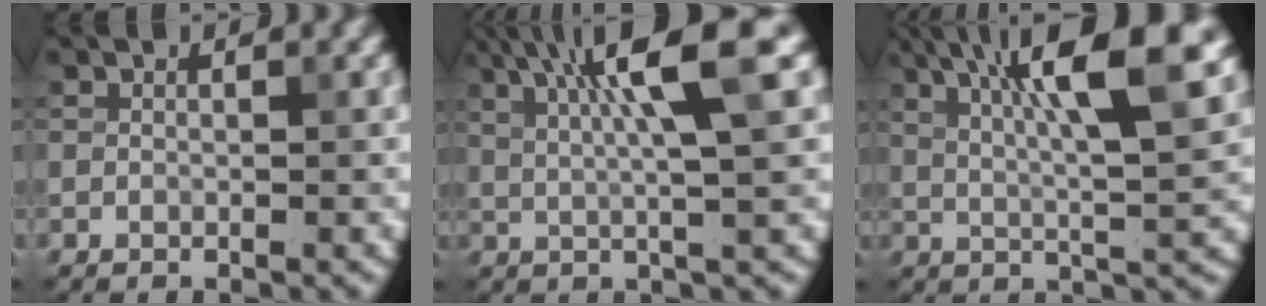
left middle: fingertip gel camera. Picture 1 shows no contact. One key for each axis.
{"total": 8.5, "fx": 3.3, "fy": 1.2, "fz": 7.7, "tx": -0.107, "ty": 0.016, "tz": 0.052}
{"total": 10.3, "fx": 4.5, "fy": 1.9, "fz": 9.0, "tx": -0.134, "ty": 0.016, "tz": 0.073}